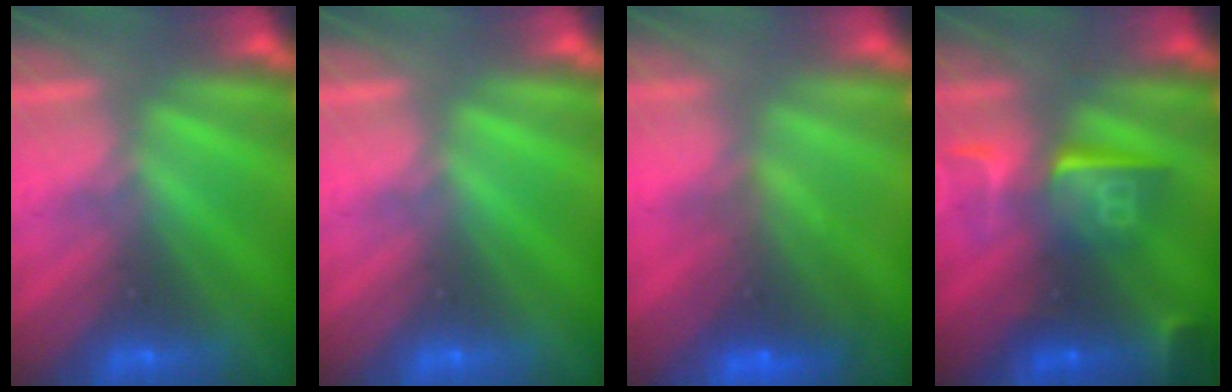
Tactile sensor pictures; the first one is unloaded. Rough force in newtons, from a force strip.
{"total": 0.0}
{"total": 7.0}
{"total": 7.3}